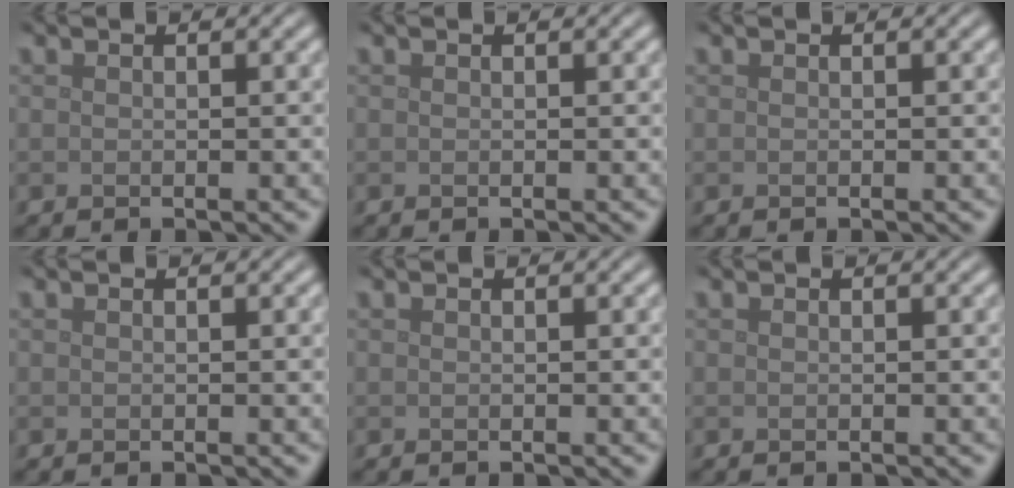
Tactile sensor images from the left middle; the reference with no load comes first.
{"total": 0.0}
{"total": 0.0}
{"total": 0.0}
{"total": 0.0}
{"total": 0.0}